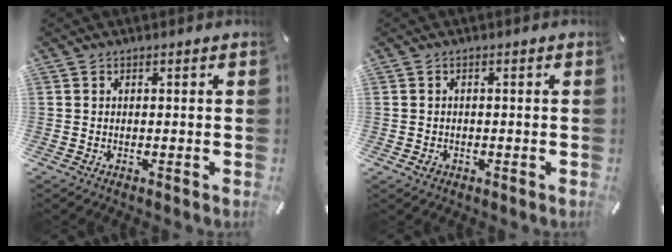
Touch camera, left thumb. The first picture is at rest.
{"total": 1.5, "force": [-0.6, 1.2, 0.7], "torque": [-0.013, 0.004, -0.012]}